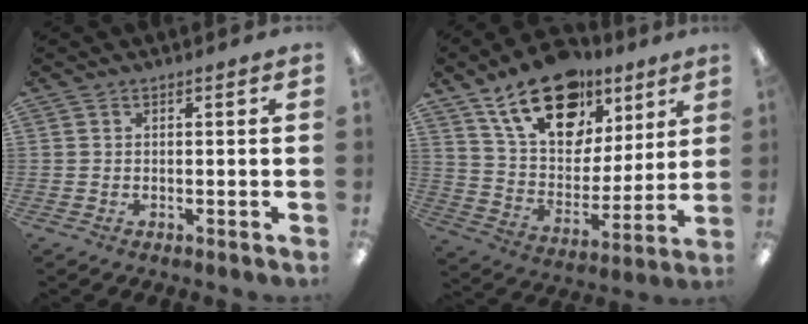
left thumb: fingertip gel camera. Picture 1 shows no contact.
{"total": 21.5, "force": [13.5, 12.4, 11.2], "torque": [-0.180, -0.067, 0.239]}